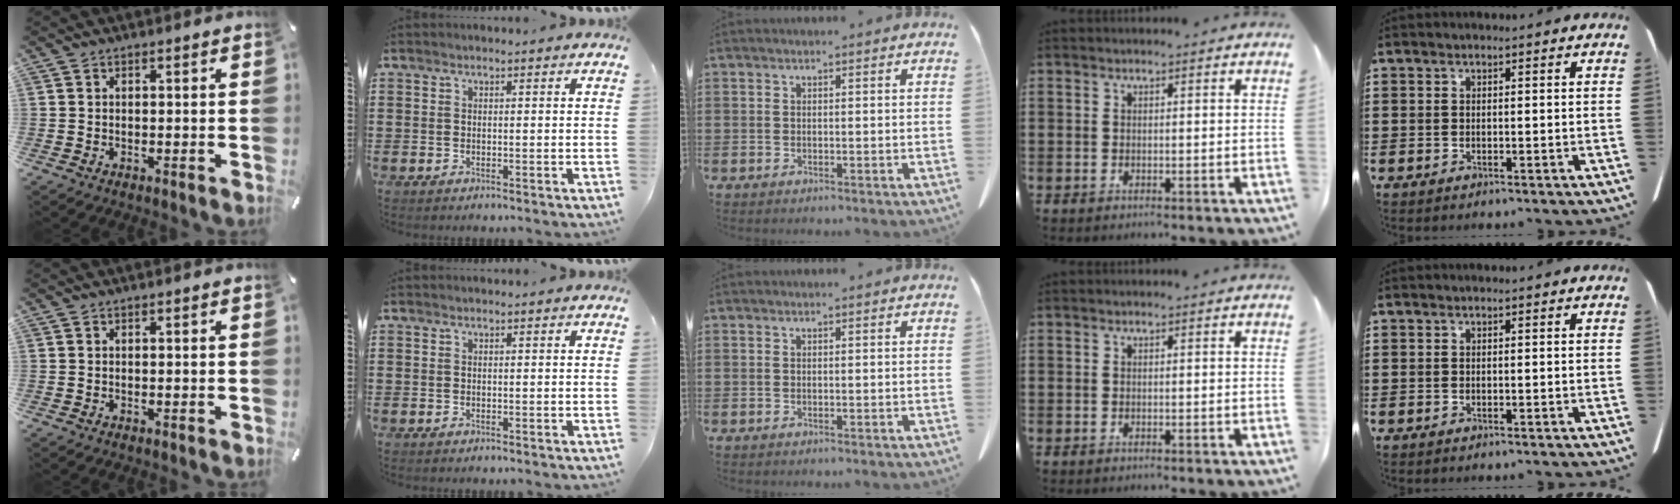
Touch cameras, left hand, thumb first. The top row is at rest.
{}